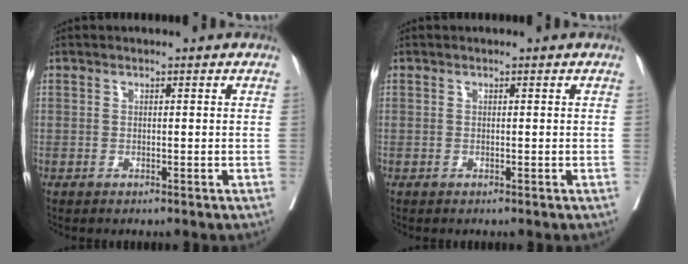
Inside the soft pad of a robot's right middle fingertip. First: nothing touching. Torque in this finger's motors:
{"motor_torque": [0.00, 0.00, 0.00, 0.00]}